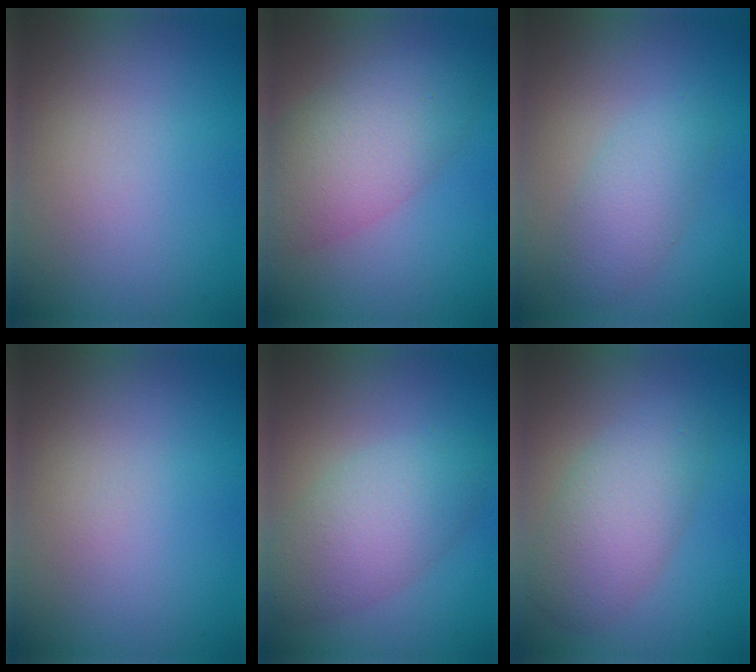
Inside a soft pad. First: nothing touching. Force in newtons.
{"total": 6.1, "press": 6.0, "slide": 0.3}
{"total": 2.8, "press": 2.8, "slide": 0.1}
{"total": 0.0}
{"total": 4.7, "press": 4.7, "slide": 0.1}
{"total": 4.5, "press": 4.5, "slide": 0.1}